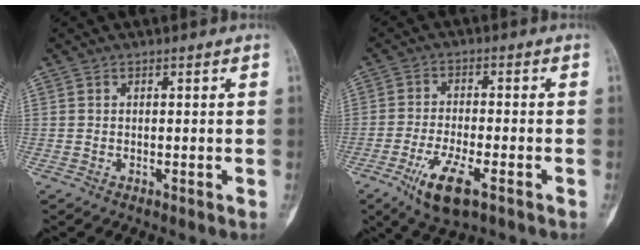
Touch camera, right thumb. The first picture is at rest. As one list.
[{"total": 9.3, "force": [-4.7, 3.2, 7.4], "torque": [-0.145, 0.006, -0.077]}]